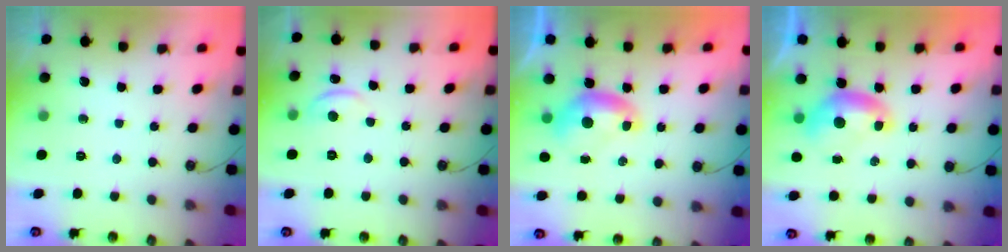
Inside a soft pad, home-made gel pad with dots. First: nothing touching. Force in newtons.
{"total": 1.3, "press": 1.1, "slide": 0.5}
{"total": 0.0}
{"total": 0.0}